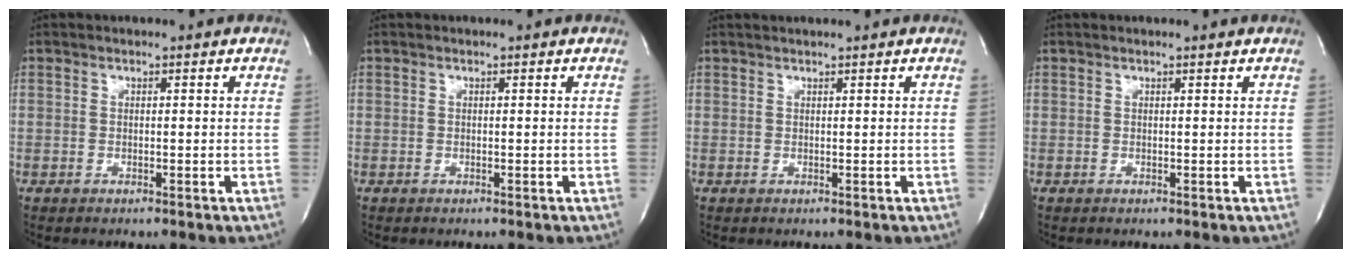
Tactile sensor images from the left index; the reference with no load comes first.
{"total": 0.0}
{"total": 1.9, "force": [1.7, -0.4, 0.8], "torque": [-0.008, 0.017, 0.031]}
{"total": 0.9, "force": [0.9, -0.1, 0.2], "torque": [-0.010, 0.002, 0.011]}